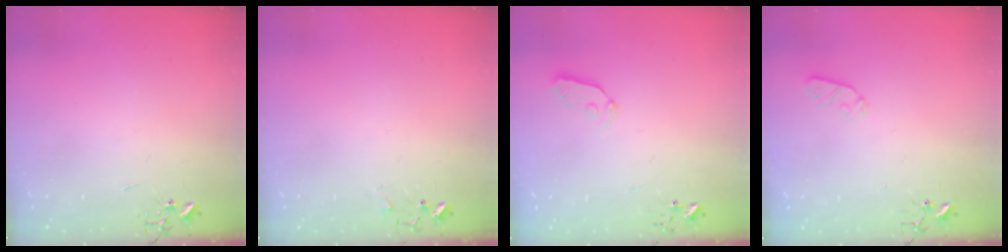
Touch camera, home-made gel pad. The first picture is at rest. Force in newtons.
{"total": 5.7, "press": 5.7, "slide": 0.2}
{"total": 3.9, "press": 3.8, "slide": 0.6}
{"total": 4.2, "press": 4.1, "slide": 1.0}